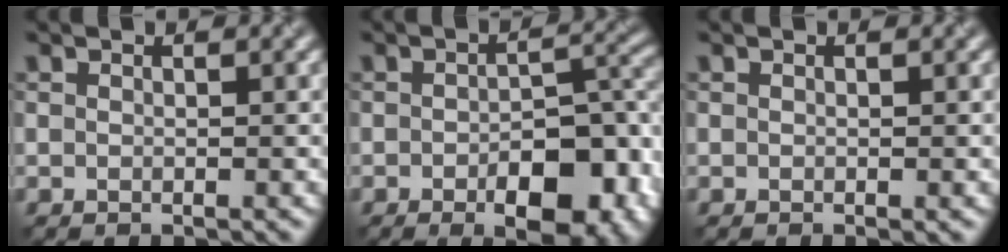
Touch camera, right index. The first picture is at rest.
{"total": 9.1, "force": [-3.6, 4.1, 7.3], "torque": [-0.092, -0.004, -0.043]}
{"total": 0.0}